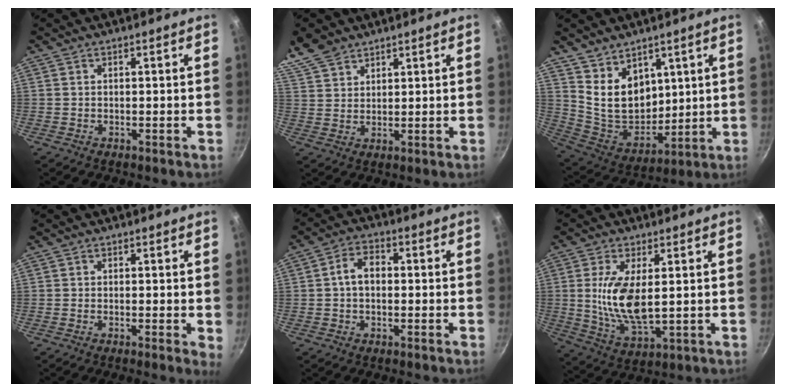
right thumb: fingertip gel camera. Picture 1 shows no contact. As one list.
[{"total": 7.5, "force": [5.9, 3.9, 2.3], "torque": [-0.033, -0.005, 0.123]}, {"total": 12.4, "force": [6.1, 8.5, 6.6], "torque": [-0.079, -0.056, 0.134]}, {"total": 2.0, "force": [-0.1, 0.4, 2.0], "torque": [-0.025, -0.005, -0.006]}, {"total": 5.4, "force": [0.0, 3.7, 3.9], "torque": [-0.053, 0.018, -0.009]}, {"total": 11.4, "force": [1.3, 4.9, 10.2], "torque": [-0.198, -0.016, 0.033]}]